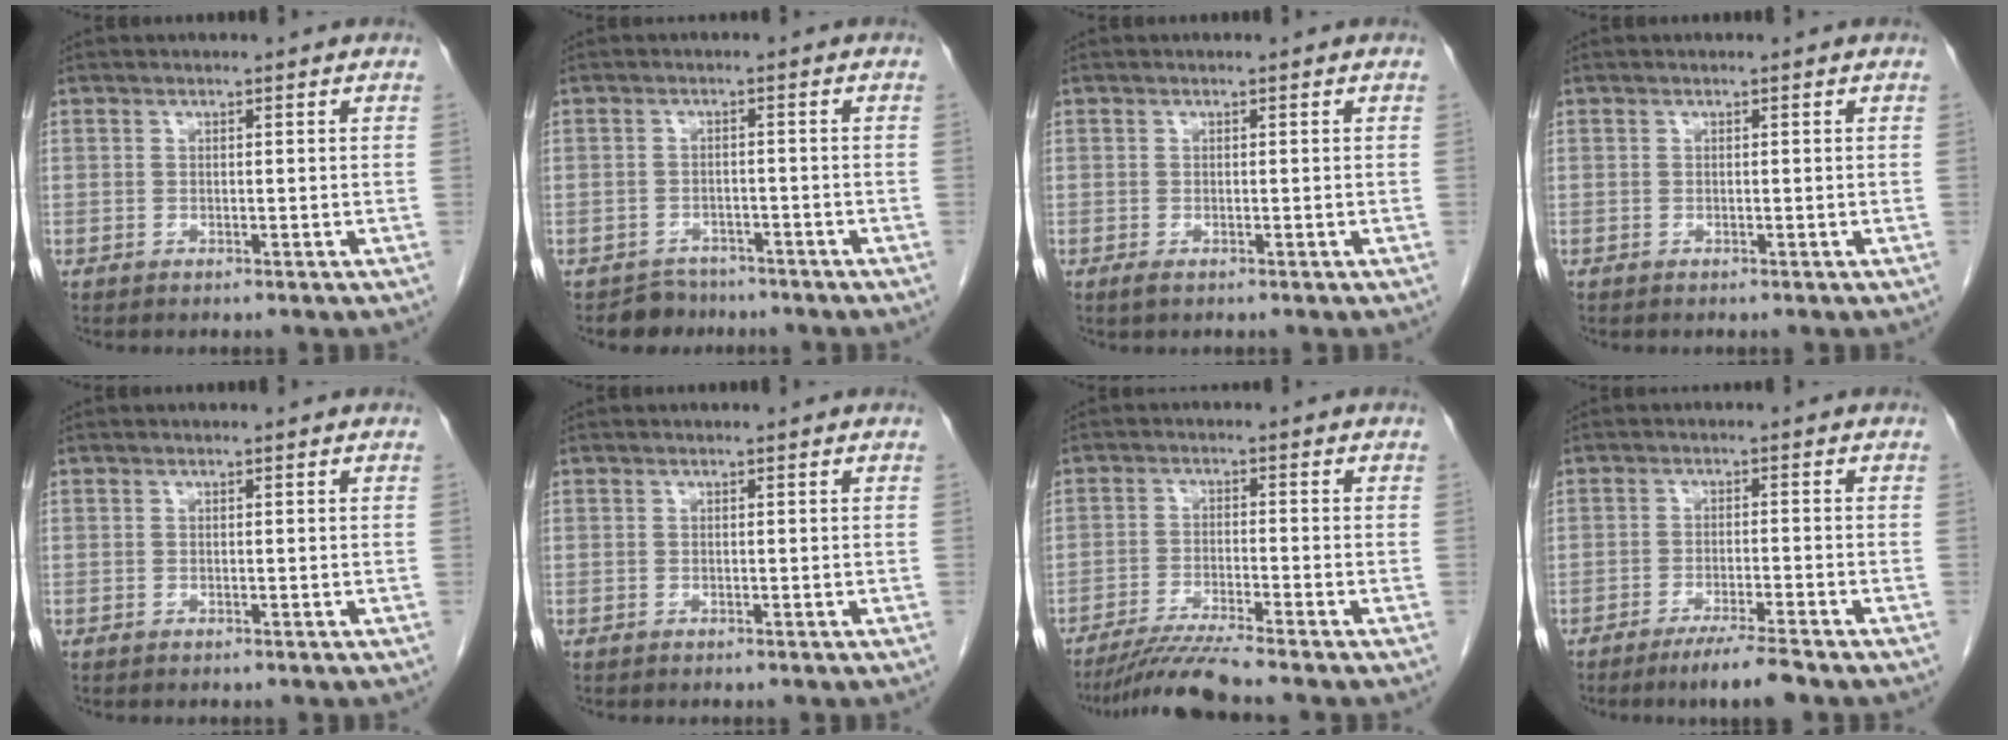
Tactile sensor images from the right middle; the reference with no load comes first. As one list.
[{"total": 3.4, "force": [-2.8, 1.7, -0.6], "torque": [0.006, 0.005, -0.045]}, {"total": 0.8, "force": [-0.5, 0.2, 0.6], "torque": [-0.014, -0.003, -0.006]}, {"total": 0.0}, {"total": 0.0}, {"total": 0.0}, {"total": 6.5, "force": [-5.6, -1.6, 2.9], "torque": [-0.051, -0.028, -0.105]}, {"total": 5.2, "force": [-4.1, -0.5, 3.2], "torque": [-0.053, -0.015, -0.074]}]